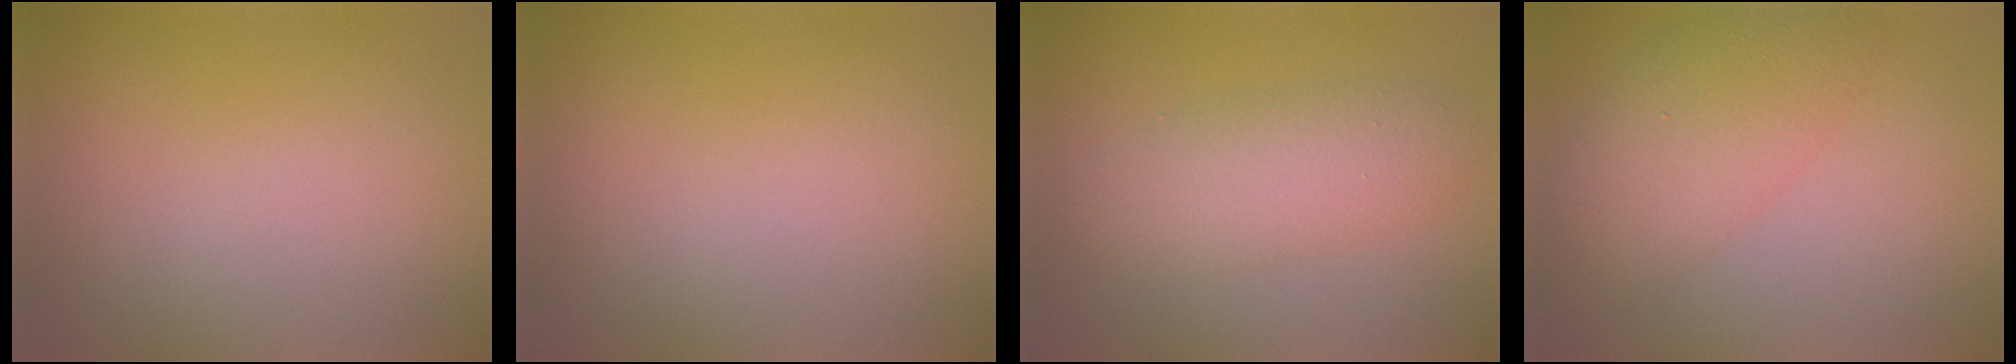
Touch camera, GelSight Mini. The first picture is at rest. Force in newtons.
{"total": 0.0}
{"total": 4.3, "press": 4.3, "slide": 0.0}
{"total": 5.5, "press": 5.5, "slide": 0.1}